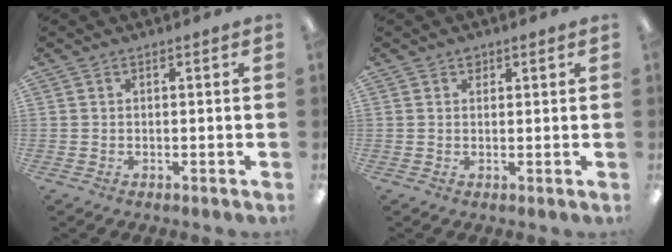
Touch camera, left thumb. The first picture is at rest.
{"total": 1.2, "force": [0.9, 0.7, 0.3], "torque": [0.001, -0.003, 0.015]}